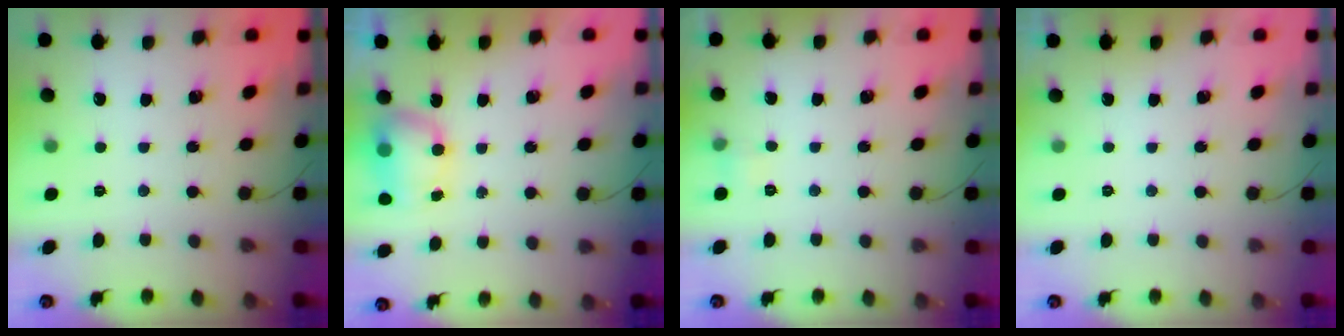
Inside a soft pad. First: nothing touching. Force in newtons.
{"total": 7.1, "press": 7.0, "slide": 1.2}
{"total": 3.8, "press": 3.6, "slide": 1.2}
{"total": 0.0}